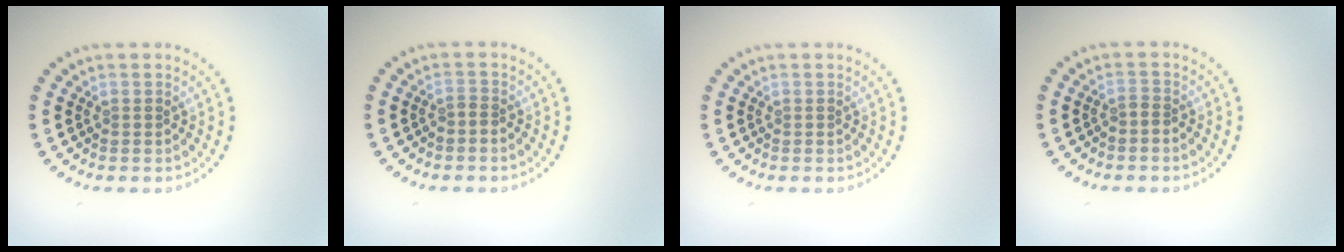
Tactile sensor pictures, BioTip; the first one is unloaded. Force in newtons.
{"total": 0.5, "press": 0.3, "slide": 0.4}
{"total": 0.0}
{"total": 0.8, "press": 0.5, "slide": 0.7}